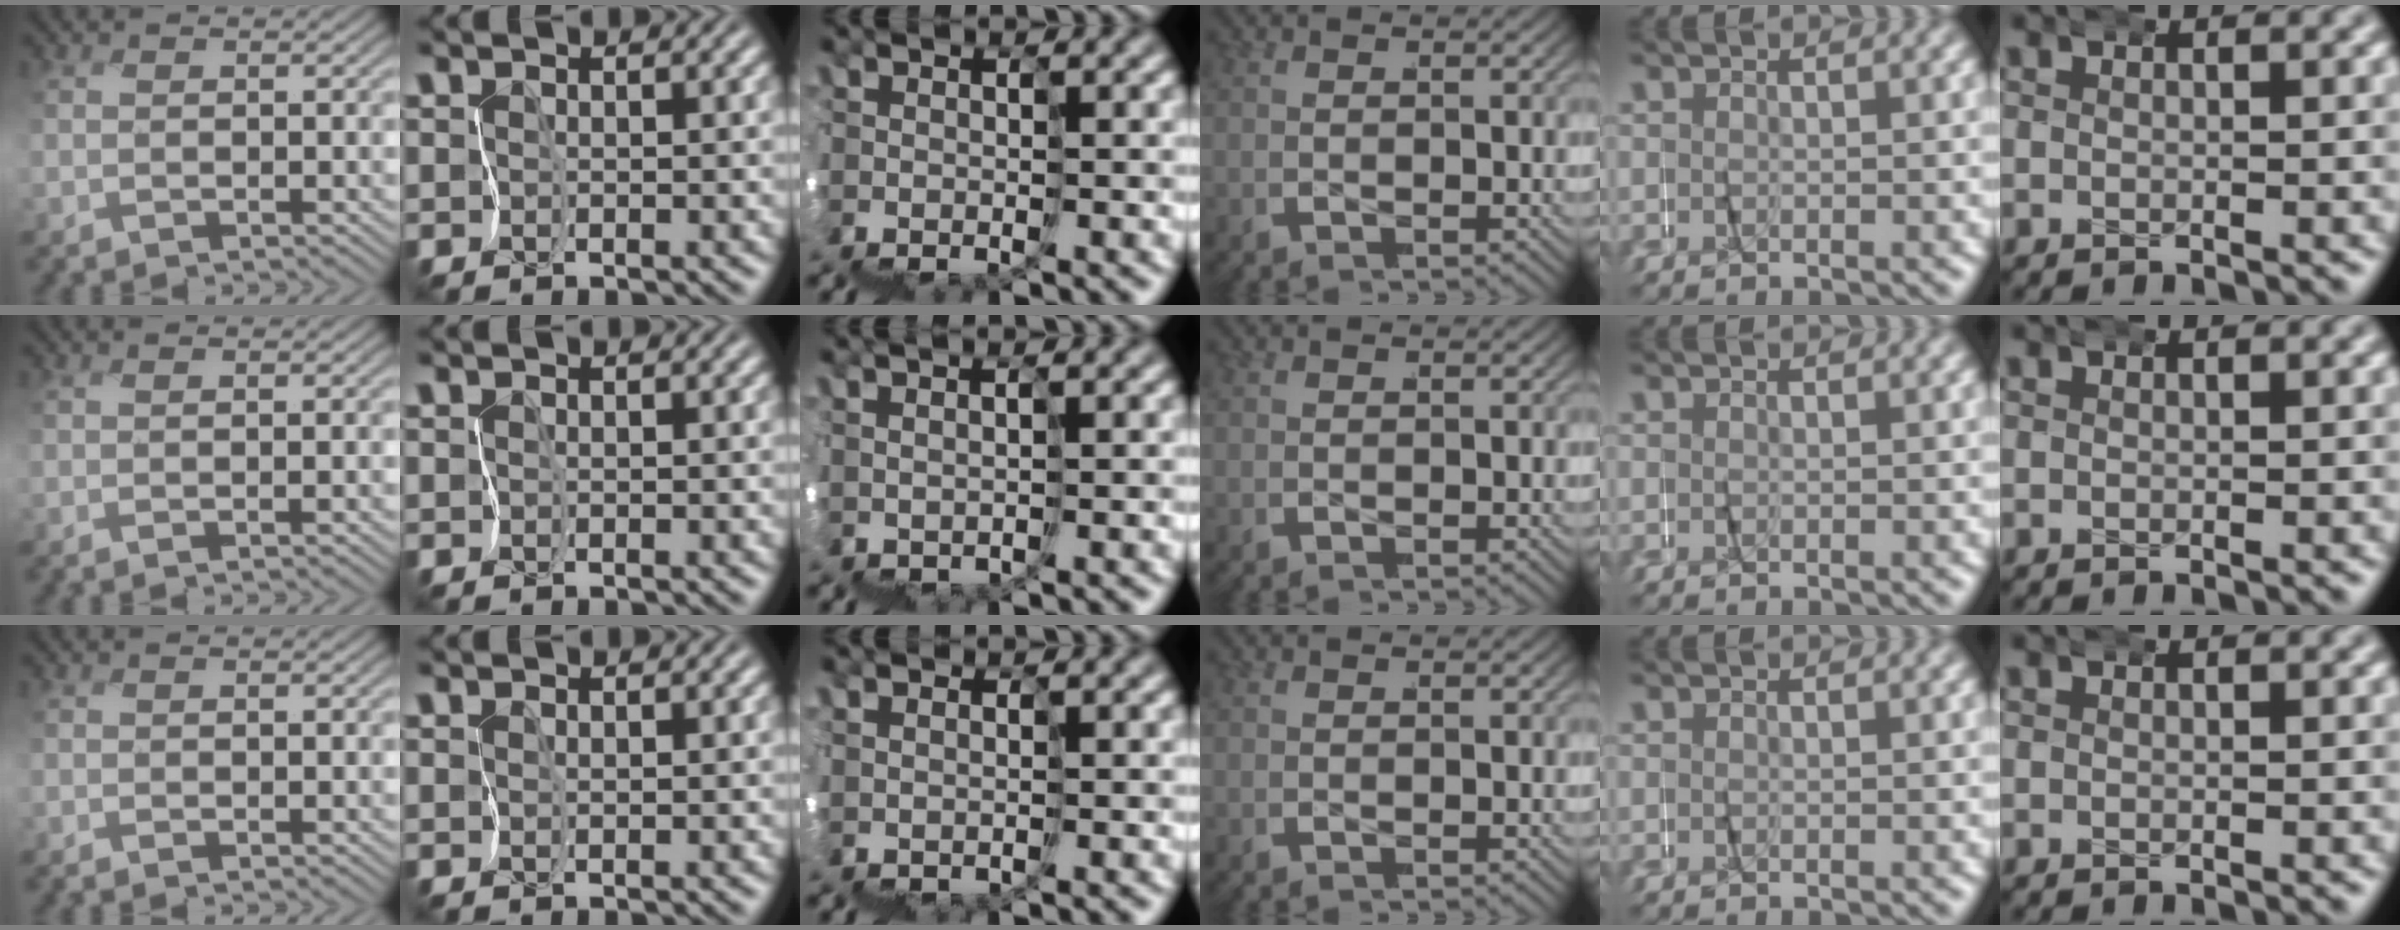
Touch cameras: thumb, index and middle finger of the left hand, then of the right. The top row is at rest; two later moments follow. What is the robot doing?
{"motion": "wrap", "object": "netting"}